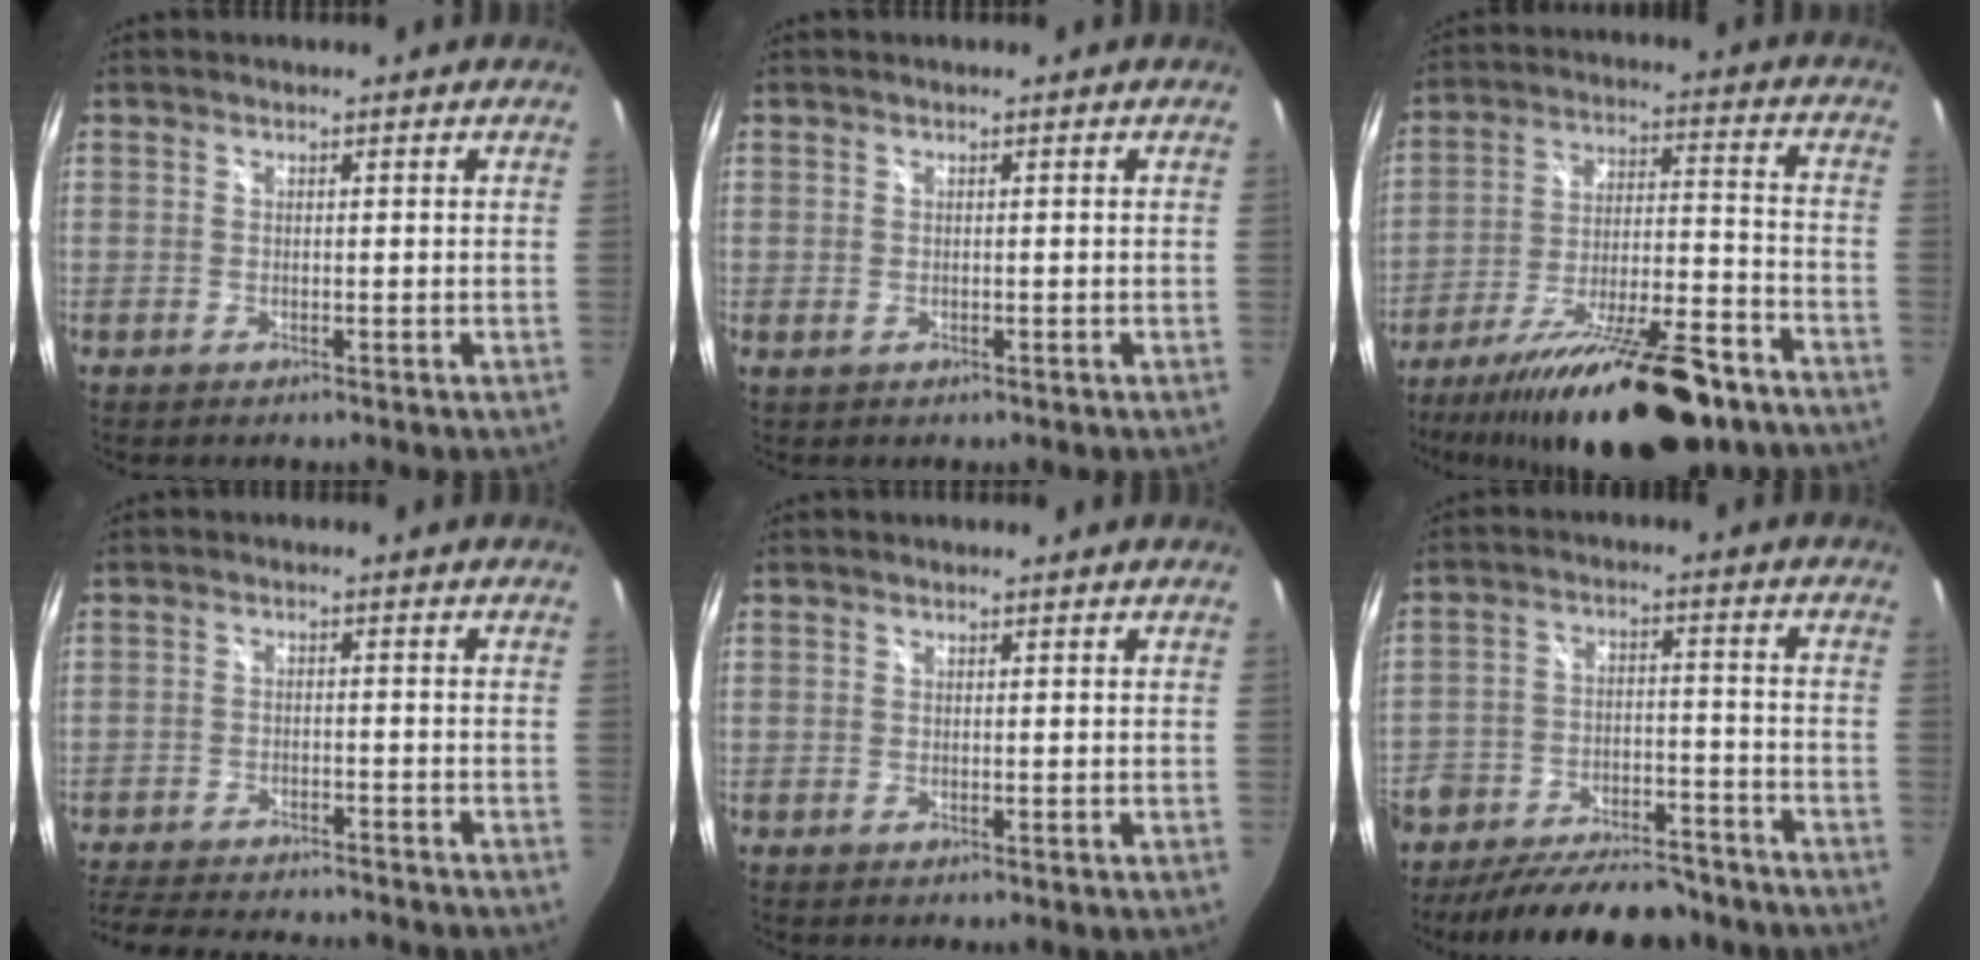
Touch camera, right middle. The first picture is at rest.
{"total": 0.6, "force": [0.0, 0.4, 0.4], "torque": [-0.010, 0.000, 0.001]}
{"total": 25.1, "force": [-18.7, 6.7, 15.4], "torque": [-0.270, -0.040, -0.281]}
{"total": 16.4, "force": [-14.5, 3.6, 6.7], "torque": [-0.147, -0.018, -0.217]}
{"total": 0.0}
{"total": 18.2, "force": [-14.6, 7.8, 7.7], "torque": [-0.169, 0.001, -0.201]}